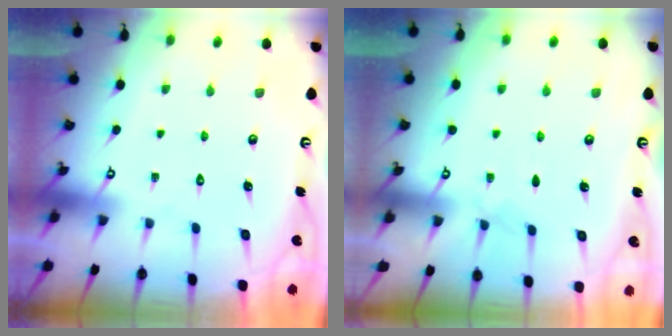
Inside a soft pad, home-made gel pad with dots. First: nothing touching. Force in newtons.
{"total": 3.5, "press": 3.4, "slide": 0.5}